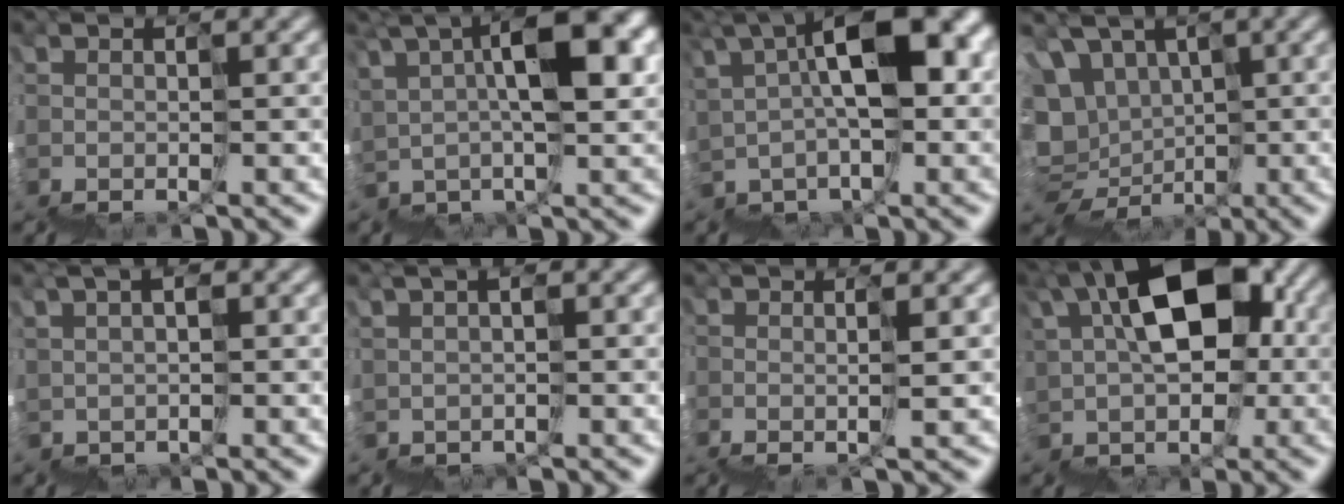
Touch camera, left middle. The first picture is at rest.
{"total": 8.2, "force": [6.1, 1.9, 5.2], "torque": [-0.081, 0.048, 0.098]}
{"total": 7.2, "force": [4.7, 2.8, 4.8], "torque": [-0.058, 0.046, 0.069]}
{"total": 7.9, "force": [2.9, 7.1, 1.8], "torque": [-0.024, 0.034, 0.041]}
{"total": 2.4, "force": [2.0, -0.4, -1.3], "torque": [0.021, 0.023, 0.027]}
{"total": 2.0, "force": [1.4, -0.5, -1.2], "torque": [0.020, 0.019, 0.017]}
{"total": 2.0, "force": [1.8, -0.8, 0.2], "torque": [0.020, 0.020, 0.028]}
{"total": 9.0, "force": [4.9, 5.5, 5.3], "torque": [-0.071, 0.042, 0.076]}